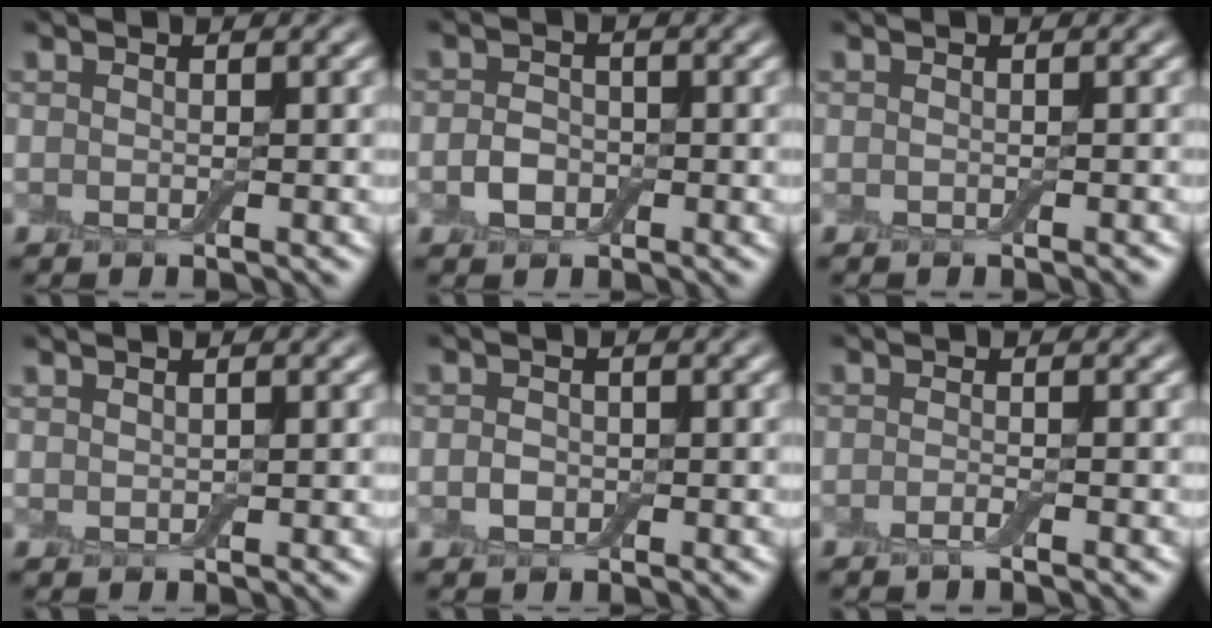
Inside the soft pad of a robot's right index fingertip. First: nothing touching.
{"total": 1.9, "force": [-0.6, 1.5, 1.0], "torque": [-0.023, 0.002, -0.017]}
{"total": 0.6, "force": [-0.4, 0.2, 0.4], "torque": [-0.007, 0.000, -0.005]}
{"total": 0.6, "force": [0.4, 0.2, 0.5], "torque": [-0.011, 0.002, 0.007]}
{"total": 1.2, "force": [-0.3, 1.0, 0.7], "torque": [-0.015, 0.000, -0.010]}
{"total": 1.0, "force": [-0.6, 0.1, 0.8], "torque": [-0.015, -0.003, -0.013]}